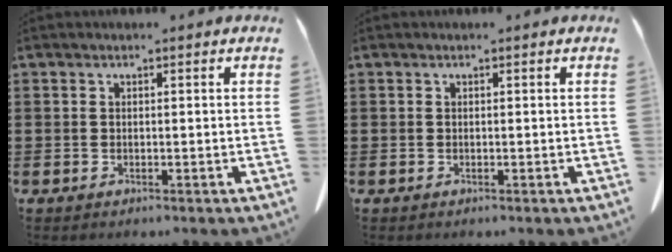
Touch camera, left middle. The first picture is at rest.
{"total": 0.0}